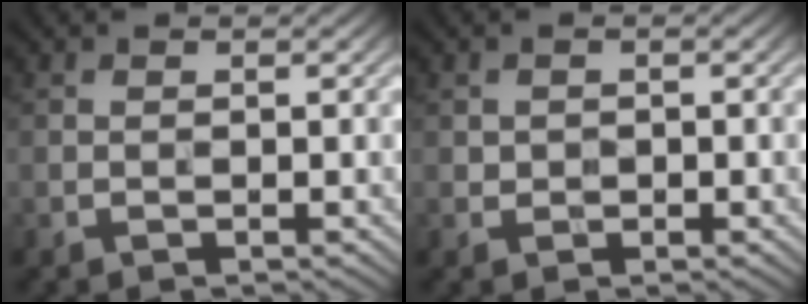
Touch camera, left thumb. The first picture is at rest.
{"total": 1.0, "force": [0.0, 0.9, 0.3], "torque": [-0.006, 0.000, -0.003]}